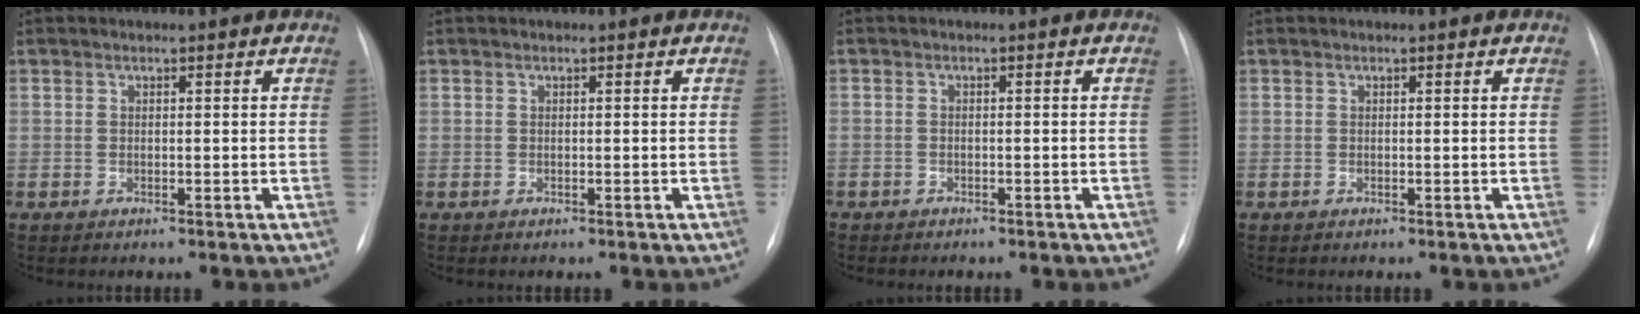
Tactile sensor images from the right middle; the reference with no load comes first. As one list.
[{"total": 0.0}, {"total": 1.6, "force": [-1.3, 0.8, 0.5], "torque": [-0.012, 0.000, -0.014]}, {"total": 0.0}]